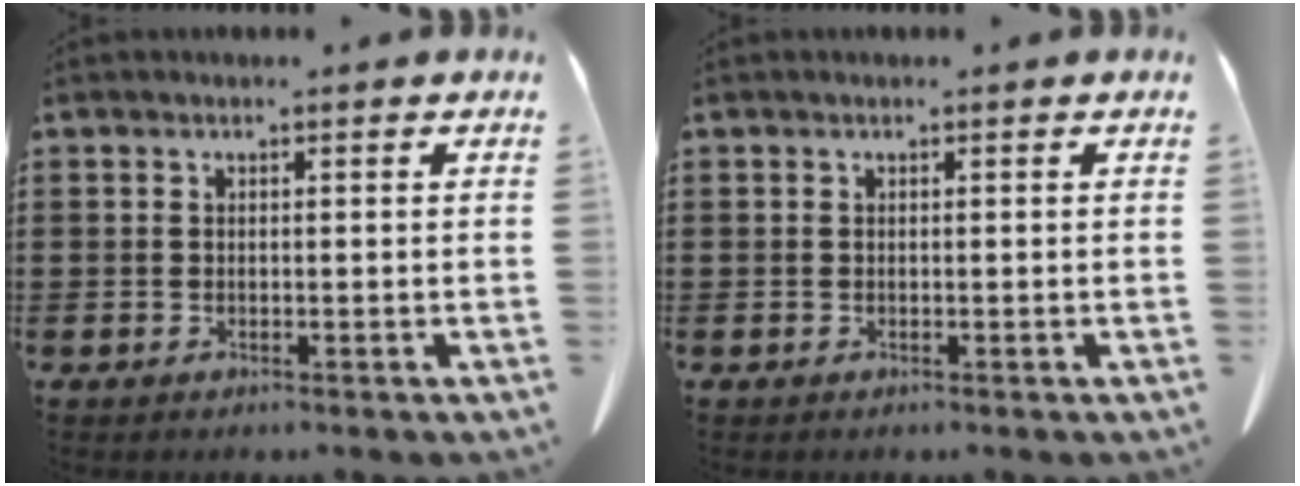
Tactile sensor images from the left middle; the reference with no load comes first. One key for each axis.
{"total": 0.0}